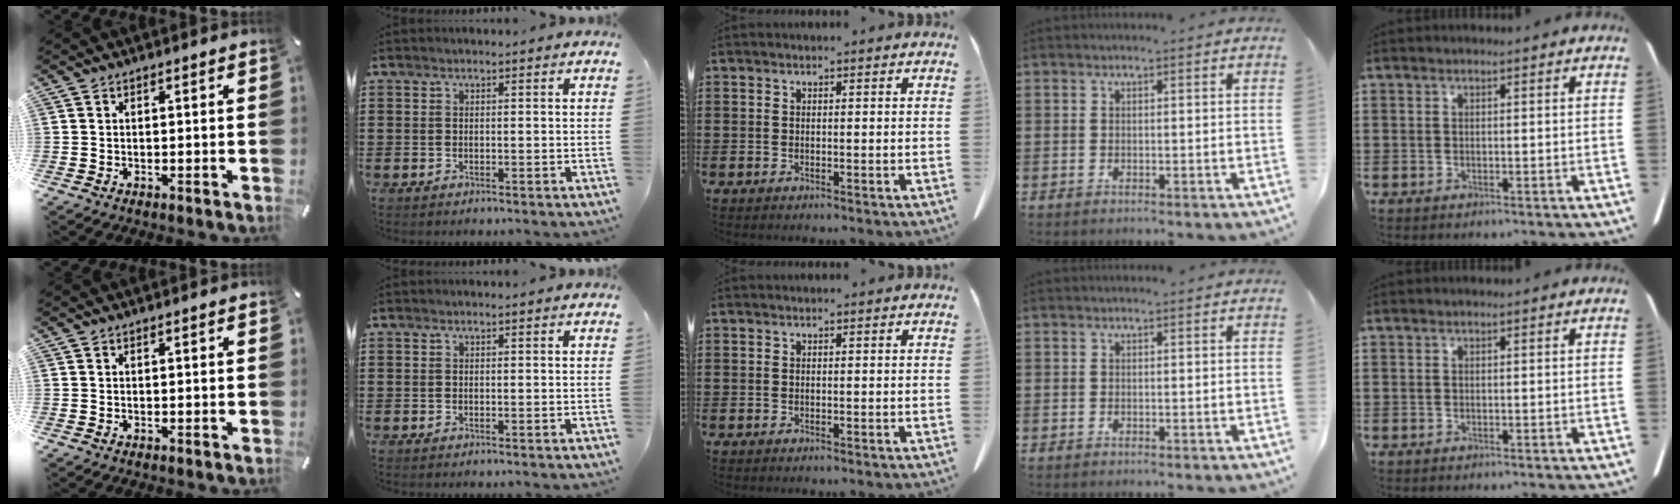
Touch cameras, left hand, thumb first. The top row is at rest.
{}